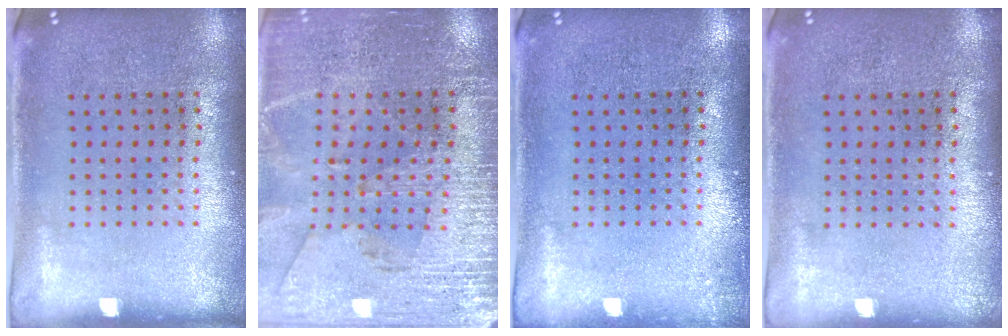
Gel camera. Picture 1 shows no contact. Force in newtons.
{"total": 2.9, "press": 2.8, "slide": 0.8}
{"total": 0.7, "press": 0.7, "slide": 0.2}
{"total": 0.0}